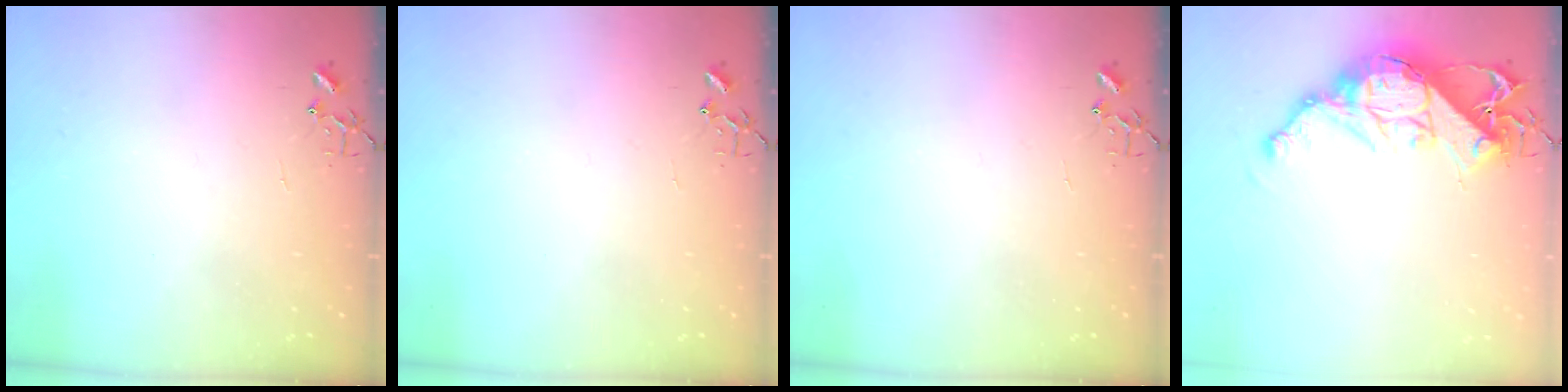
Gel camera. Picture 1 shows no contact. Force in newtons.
{"total": 0.0}
{"total": 0.0}
{"total": 15.3, "press": 15.3, "slide": 1.0}